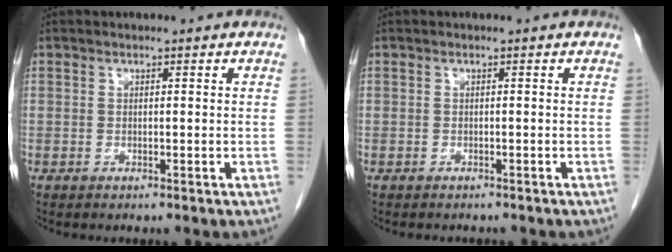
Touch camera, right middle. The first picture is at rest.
{"total": 1.8, "force": [-1.7, 0.7, 0.3], "torque": [-0.007, -0.002, -0.021]}